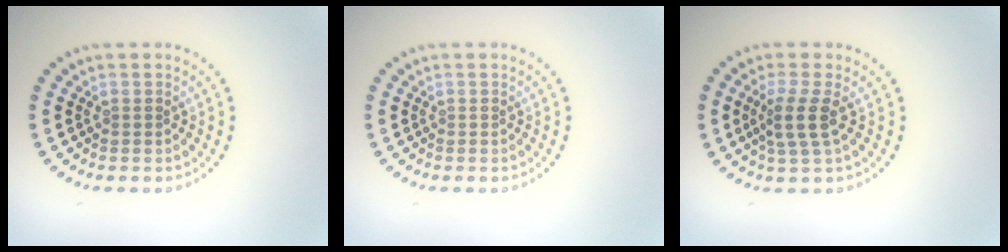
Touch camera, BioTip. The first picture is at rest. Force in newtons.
{"total": 0.0}
{"total": 2.7, "press": 2.1, "slide": 1.7}